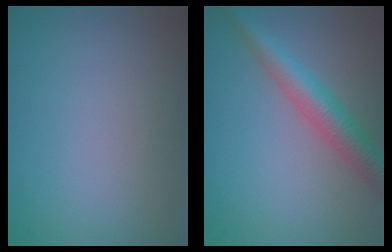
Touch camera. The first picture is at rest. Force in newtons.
{"total": 4.3, "press": 4.3, "slide": 0.3}